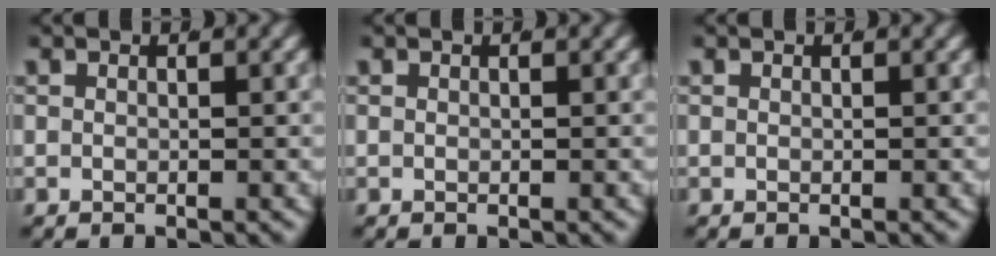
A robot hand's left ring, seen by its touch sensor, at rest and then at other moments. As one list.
[{"total": 0.0}, {"total": 0.0}]